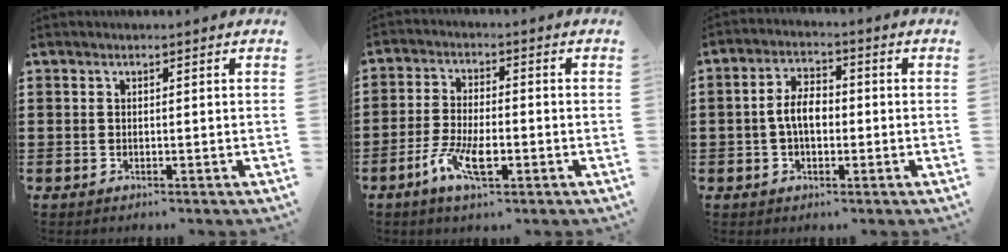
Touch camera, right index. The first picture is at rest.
{"total": 7.2, "force": [-3.3, 2.5, 5.9], "torque": [-0.133, -0.008, -0.065]}
{"total": 5.1, "force": [-0.4, 2.6, 4.4], "torque": [-0.094, 0.001, -0.011]}